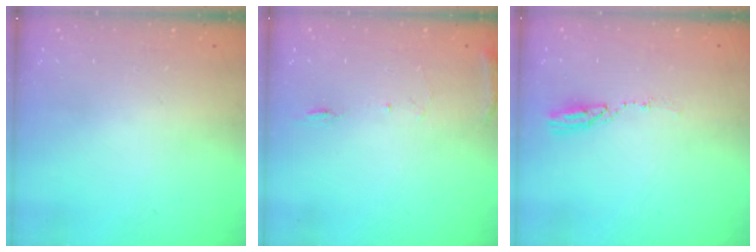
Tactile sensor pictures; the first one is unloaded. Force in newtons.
{"total": 6.9, "press": 6.9, "slide": 0.7}
{"total": 4.0, "press": 4.0, "slide": 0.4}